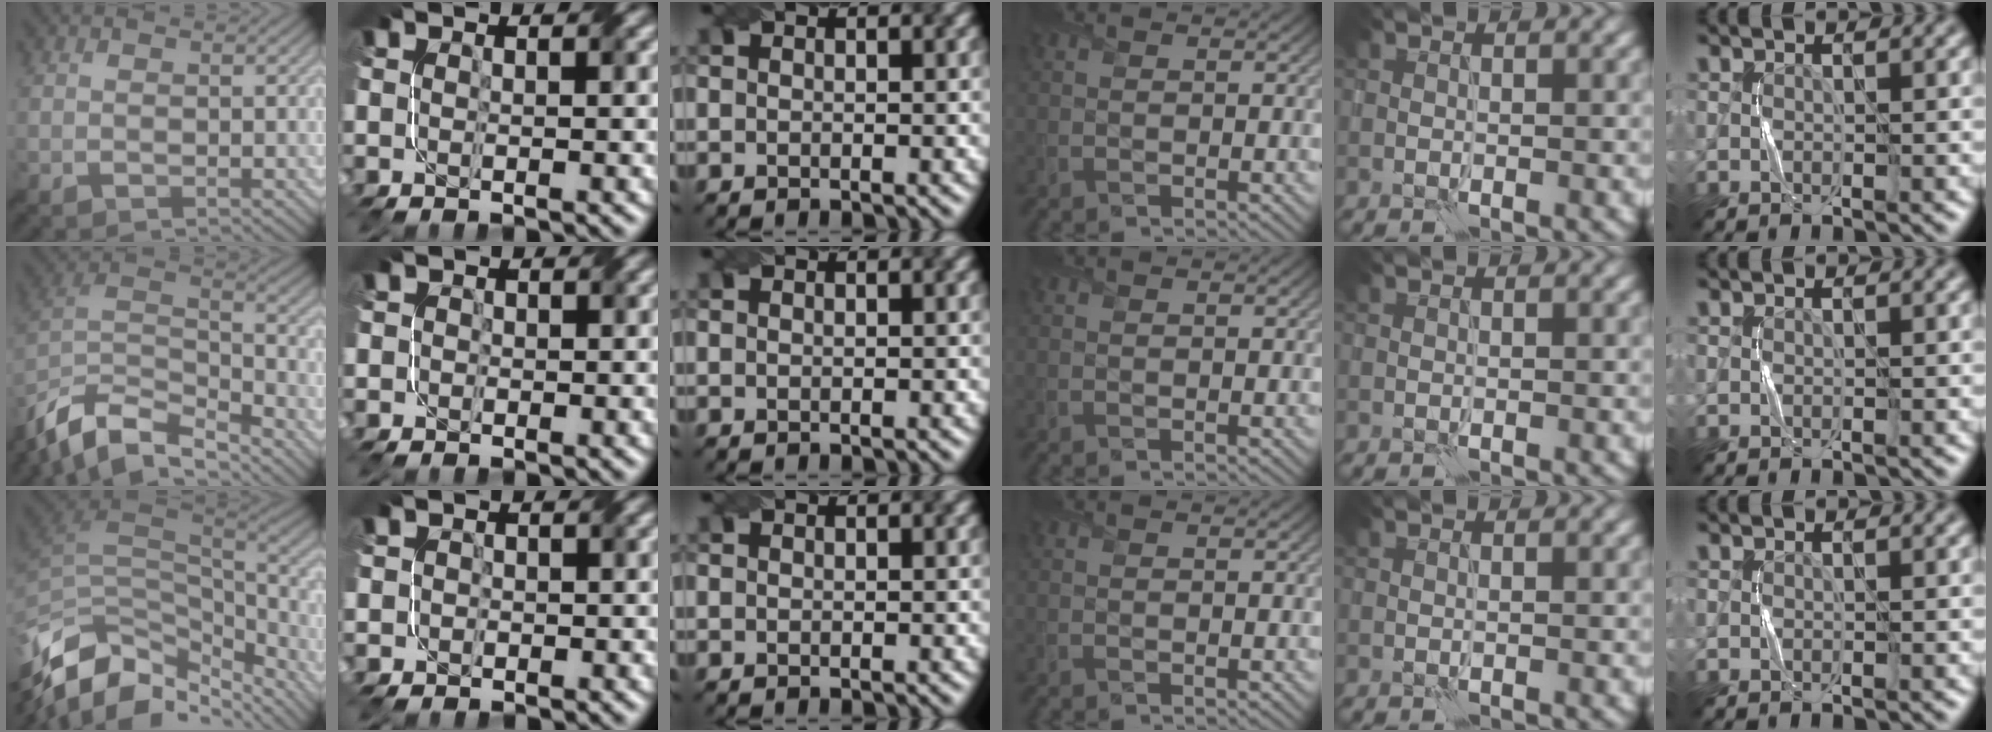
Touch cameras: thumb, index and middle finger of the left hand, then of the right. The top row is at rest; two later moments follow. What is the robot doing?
{"motion": "twist", "object": "screw"}